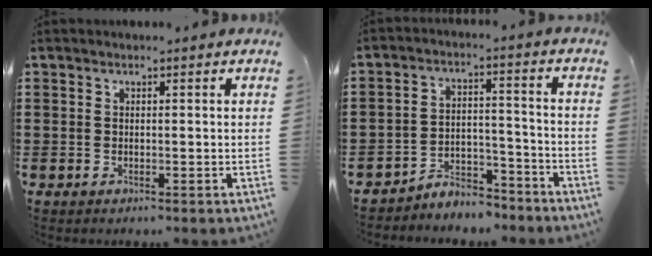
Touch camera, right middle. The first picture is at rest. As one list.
[{"total": 4.9, "force": [-4.8, 1.1, 0.3], "torque": [-0.007, 0.012, -0.099]}]